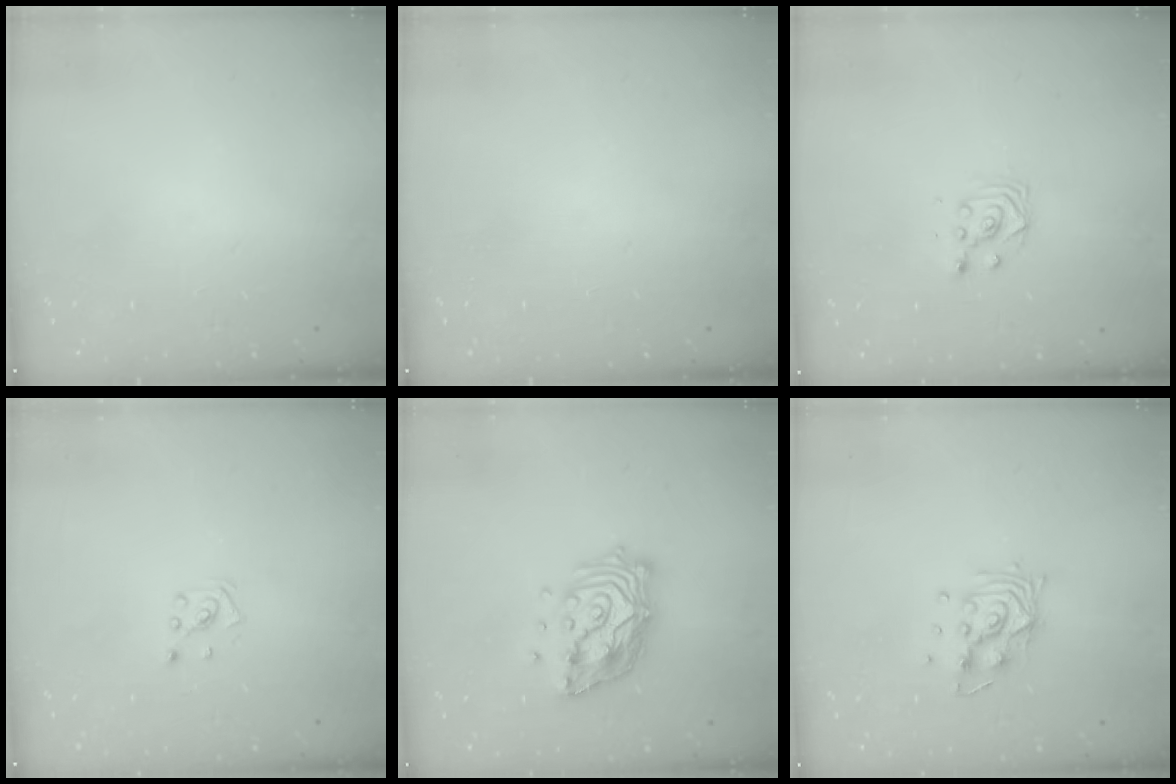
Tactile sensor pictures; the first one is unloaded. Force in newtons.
{"total": 0.0}
{"total": 2.9, "press": 2.9, "slide": 0.1}
{"total": 2.2, "press": 2.2, "slide": 0.6}
{"total": 14.3, "press": 14.1, "slide": 2.0}
{"total": 8.9, "press": 8.9, "slide": 0.7}